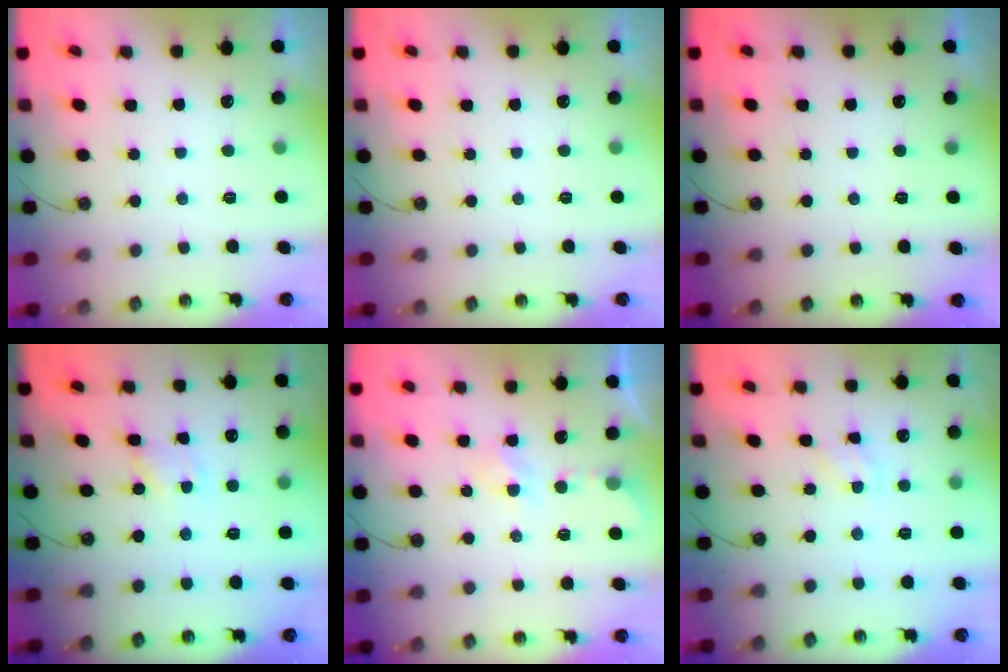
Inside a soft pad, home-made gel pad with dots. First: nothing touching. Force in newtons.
{"total": 0.0}
{"total": 0.0}
{"total": 1.8, "press": 1.8, "slide": 0.2}
{"total": 3.9, "press": 3.8, "slide": 0.6}
{"total": 3.2, "press": 3.2, "slide": 0.2}